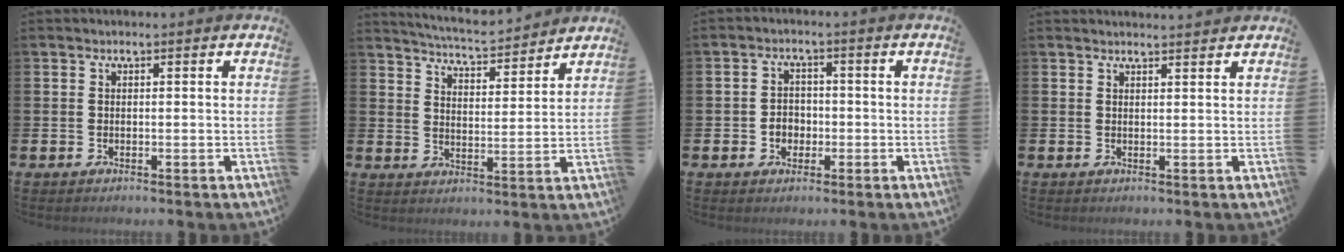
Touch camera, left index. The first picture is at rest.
{"total": 5.3, "force": [5.3, 0.2, 0.6], "torque": [-0.025, -0.041, 0.090]}
{"total": 2.8, "force": [-0.8, 2.4, 1.3], "torque": [-0.019, 0.002, -0.022]}
{"total": 1.5, "force": [1.5, 0.0, 0.0], "torque": [0.007, -0.010, 0.025]}